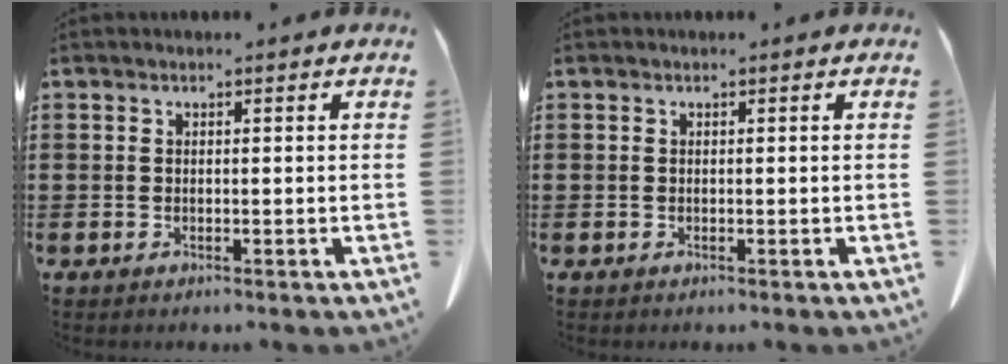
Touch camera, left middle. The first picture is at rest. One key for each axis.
{"total": 0.0}